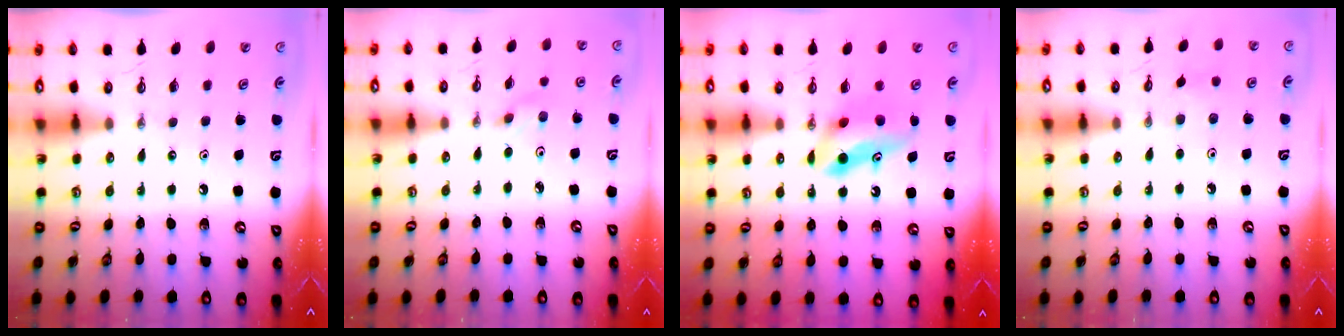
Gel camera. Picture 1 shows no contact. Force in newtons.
{"total": 2.9, "press": 2.6, "slide": 1.4}
{"total": 8.1, "press": 7.9, "slide": 1.3}
{"total": 5.6, "press": 5.5, "slide": 1.0}